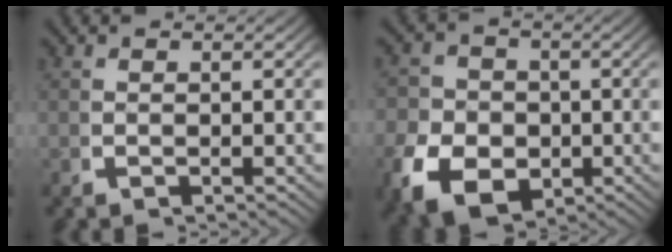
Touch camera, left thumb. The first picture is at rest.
{"total": 9.1, "force": [-2.6, 7.1, 5.0], "torque": [-0.094, -0.039, -0.030]}